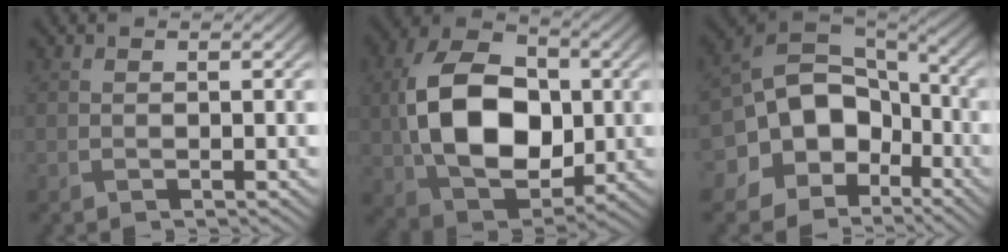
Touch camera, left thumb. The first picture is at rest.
{"total": 14.4, "force": [0.0, 9.8, 10.5], "torque": [-0.219, 0.002, 0.002]}
{"total": 15.1, "force": [-4.1, 12.1, 8.1], "torque": [-0.177, -0.011, -0.086]}